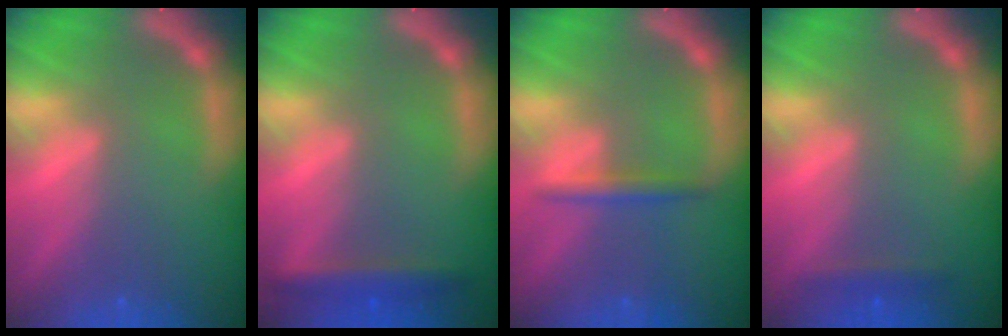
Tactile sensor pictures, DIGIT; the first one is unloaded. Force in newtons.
{"total": 3.0}
{"total": 1.9}
{"total": 1.4}